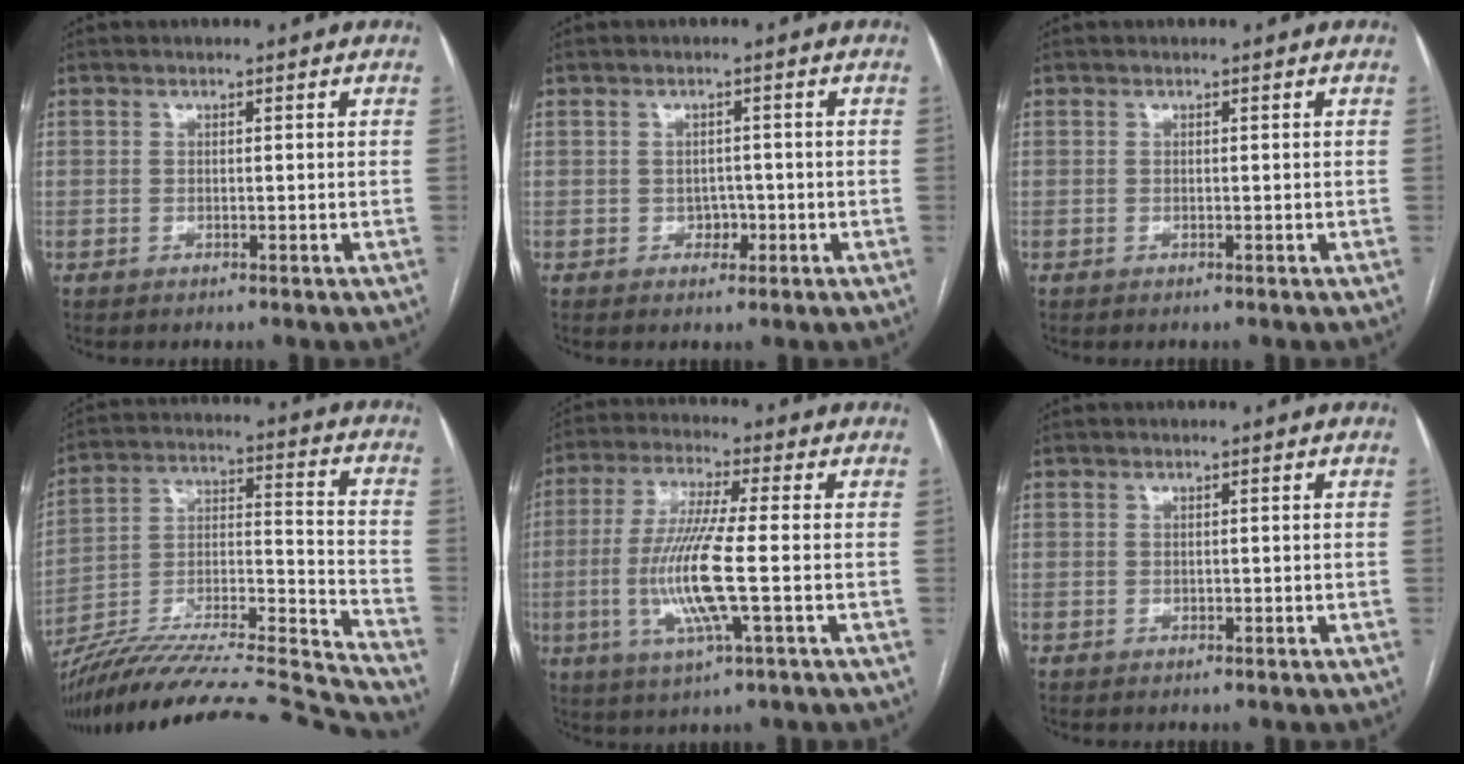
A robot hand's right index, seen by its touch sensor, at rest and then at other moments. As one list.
[{"total": 2.0, "force": [-0.6, 1.6, 1.0], "torque": [-0.008, 0.006, -0.006]}, {"total": 0.0}, {"total": 29.4, "force": [-27.3, -0.8, 10.9], "torque": [-0.156, -0.018, -0.424]}, {"total": 11.3, "force": [-2.0, 0.1, 11.2], "torque": [-0.234, -0.012, -0.045]}, {"total": 0.0}]